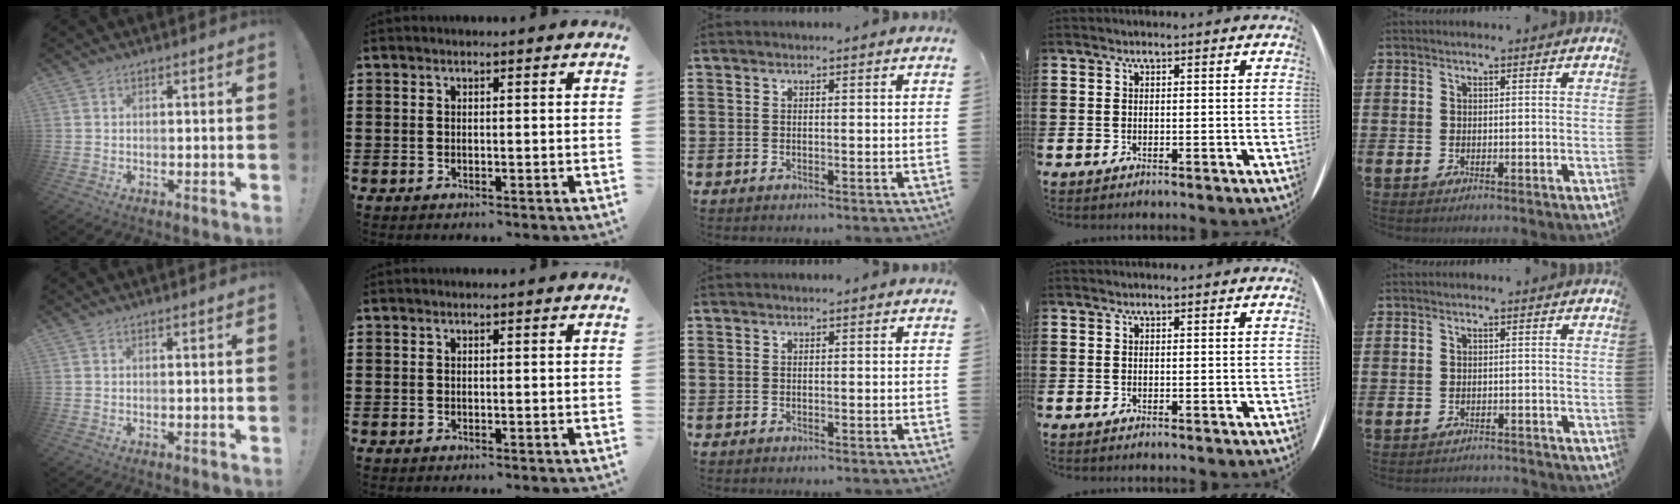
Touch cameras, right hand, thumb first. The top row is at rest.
{"little": {"total": 1.0, "force": [-1.0, 0.0, -0.1], "torque": [-0.002, 0.001, -0.022]}}